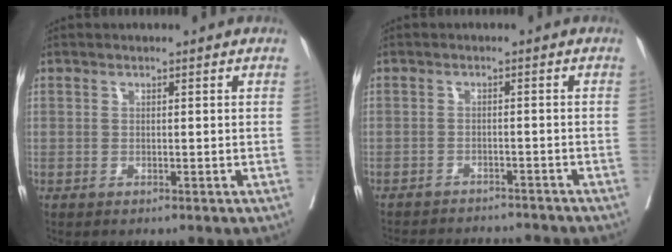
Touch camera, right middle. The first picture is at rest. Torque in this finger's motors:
{"motor_torque": [0.34, -0.53, 0.11, 0.05]}